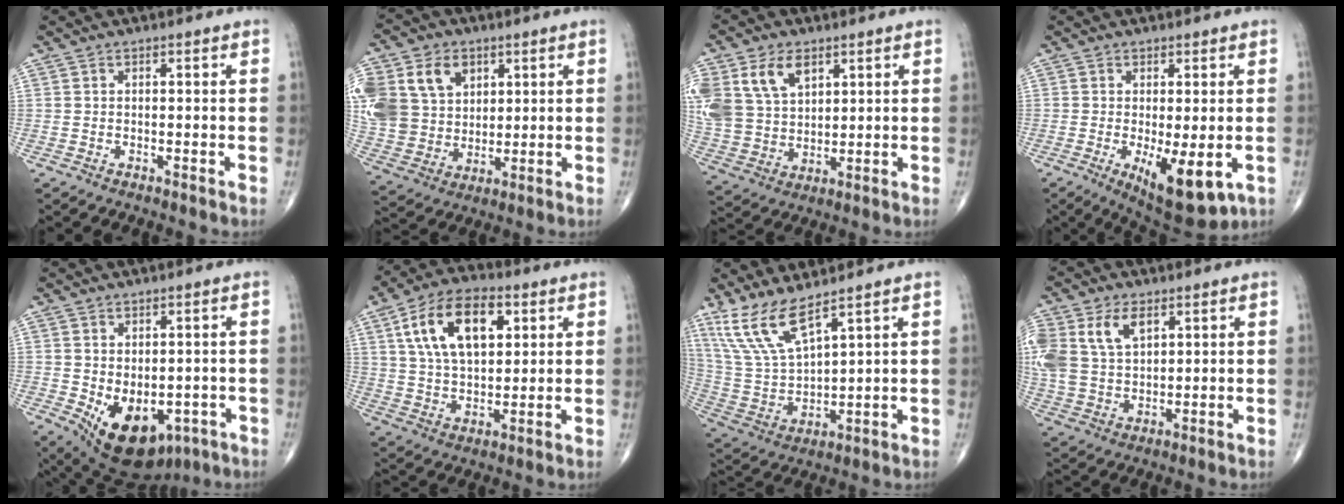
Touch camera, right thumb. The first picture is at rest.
{"total": 22.2, "force": [7.0, 17.3, 12.0], "torque": [-0.277, 0.031, 0.150]}
{"total": 16.5, "force": [7.0, 11.4, 9.7], "torque": [-0.208, -0.004, 0.144]}
{"total": 10.3, "force": [-2.7, 3.7, 9.2], "torque": [-0.133, -0.024, -0.029]}
{"total": 13.2, "force": [-4.1, 8.4, 9.3], "torque": [-0.121, -0.005, -0.038]}
{"total": 16.0, "force": [5.5, 8.7, 12.2], "torque": [-0.196, -0.003, 0.098]}
{"total": 11.3, "force": [8.2, 2.9, 7.3], "torque": [-0.152, -0.045, 0.184]}
{"total": 13.5, "force": [5.1, 8.7, 9.0], "torque": [-0.205, -0.004, 0.105]}